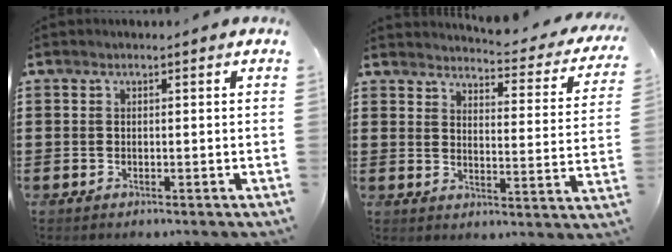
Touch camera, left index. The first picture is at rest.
{"total": 3.5, "force": [3.4, -0.1, 0.9], "torque": [-0.032, -0.032, 0.051]}